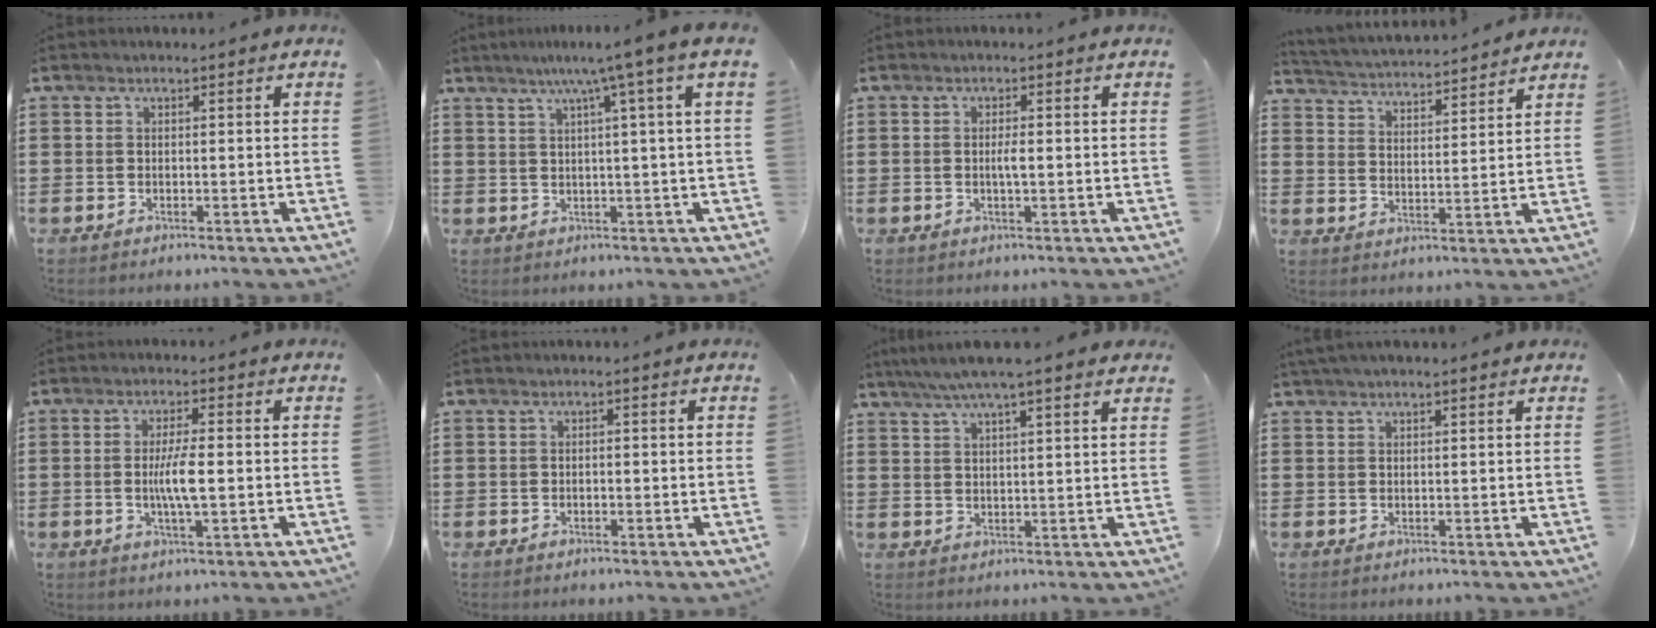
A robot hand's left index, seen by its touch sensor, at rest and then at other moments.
{"total": 5.8, "force": [2.7, -1.2, 5.0], "torque": [-0.103, -0.005, 0.039]}
{"total": 1.7, "force": [-0.1, 0.3, 1.6], "torque": [-0.032, -0.001, -0.003]}
{"total": 3.2, "force": [3.2, -0.1, -0.2], "torque": [-0.019, -0.025, 0.050]}
{"total": 5.2, "force": [-0.4, 1.0, 5.1], "torque": [-0.098, -0.001, -0.012]}
{"total": 0.6, "force": [-0.3, 0.4, 0.4], "torque": [-0.011, -0.002, -0.005]}
{"total": 5.2, "force": [4.1, 0.1, 3.2], "torque": [-0.072, -0.008, 0.072]}
{"total": 1.2, "force": [1.0, 0.1, 0.7], "torque": [-0.015, 0.001, 0.019]}